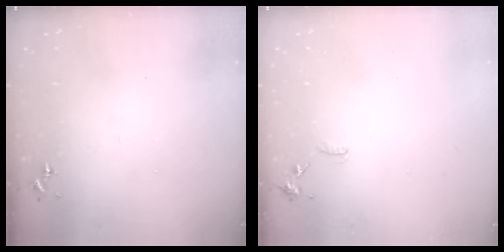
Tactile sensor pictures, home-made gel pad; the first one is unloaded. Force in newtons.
{"total": 6.8, "press": 6.7, "slide": 0.9}